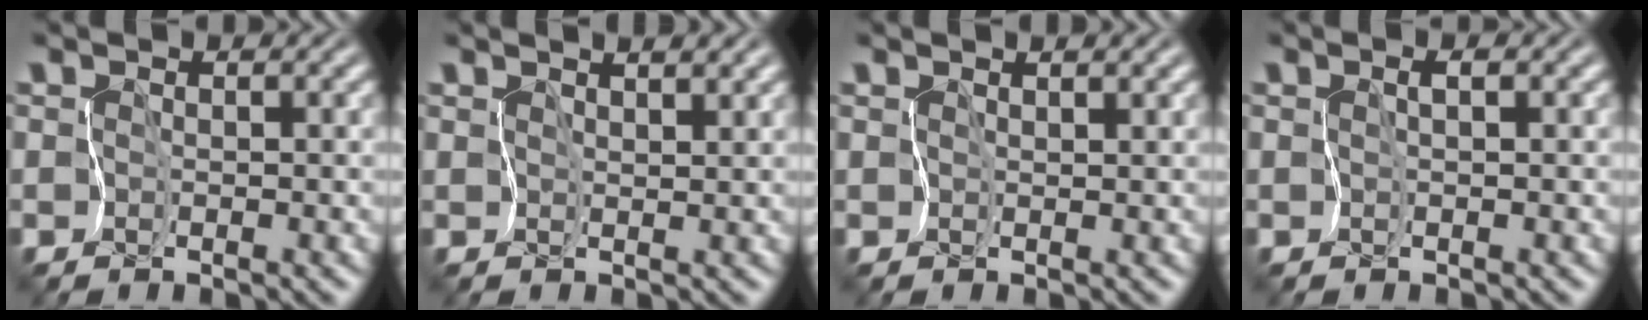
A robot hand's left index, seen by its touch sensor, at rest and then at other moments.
{"total": 4.2, "force": [2.8, 1.6, 2.6], "torque": [-0.028, 0.015, 0.034]}
{"total": 1.6, "force": [1.2, 0.5, 1.0], "torque": [-0.010, 0.002, 0.022]}
{"total": 0.9, "force": [0.2, 0.2, 0.8], "torque": [-0.013, 0.002, 0.006]}